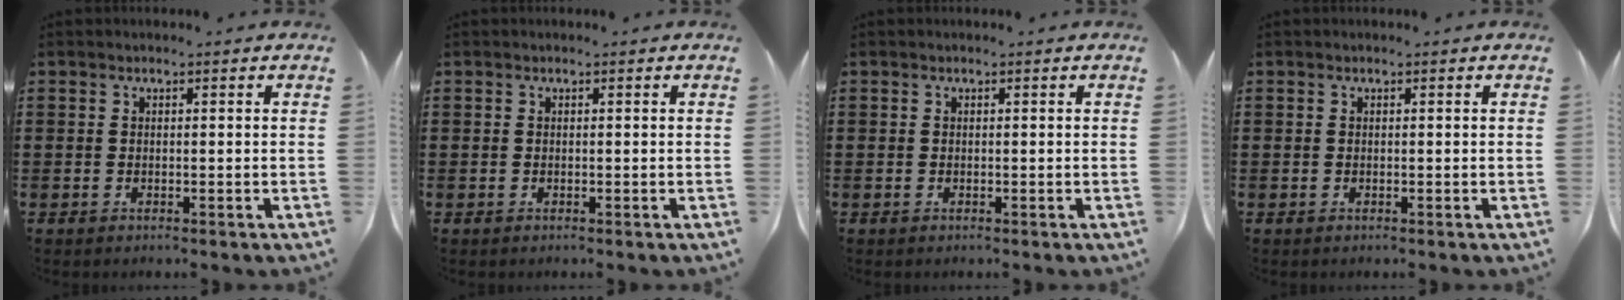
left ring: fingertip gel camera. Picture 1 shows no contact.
{"total": 0.0}
{"total": 0.0}
{"total": 0.0}